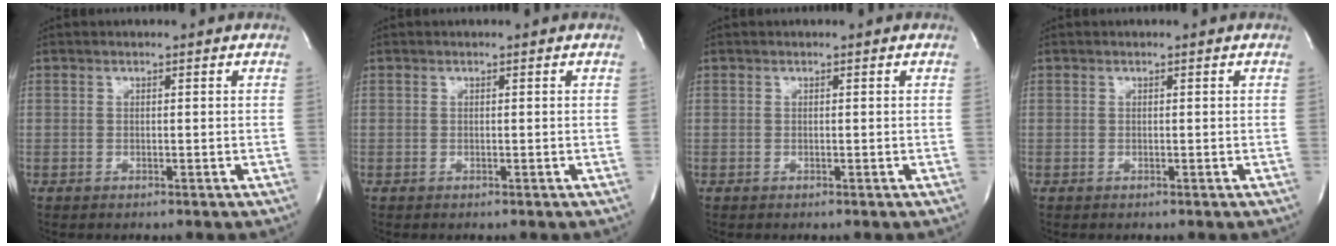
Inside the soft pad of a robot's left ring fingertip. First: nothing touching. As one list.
[{"total": 0.0}, {"total": 0.0}, {"total": 0.0}]